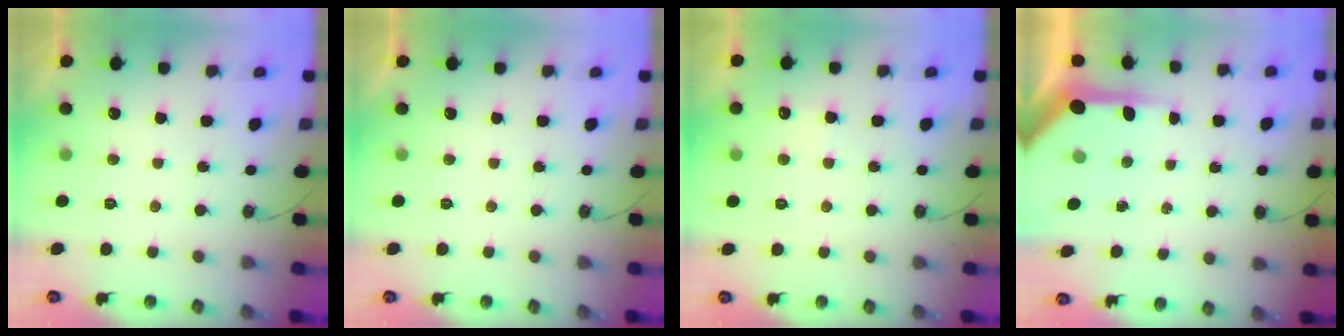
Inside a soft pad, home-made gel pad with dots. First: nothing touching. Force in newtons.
{"total": 0.0}
{"total": 3.5, "press": 3.5, "slide": 0.6}
{"total": 7.6, "press": 7.5, "slide": 0.6}